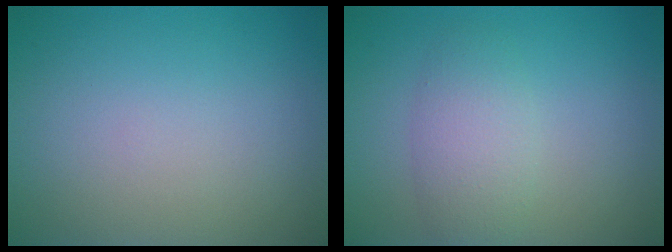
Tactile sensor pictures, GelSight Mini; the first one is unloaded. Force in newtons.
{"total": 3.1, "press": 3.1, "slide": 0.1}